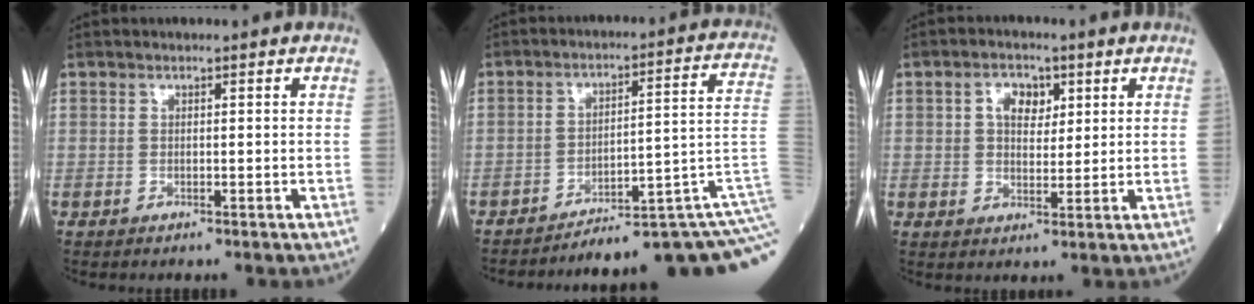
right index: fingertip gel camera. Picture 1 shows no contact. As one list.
[{"total": 15.7, "force": [-11.0, -1.2, 11.1], "torque": [-0.057, 0.059, -0.144]}, {"total": 4.6, "force": [1.7, 3.0, 3.1], "torque": [-0.052, 0.011, 0.029]}]